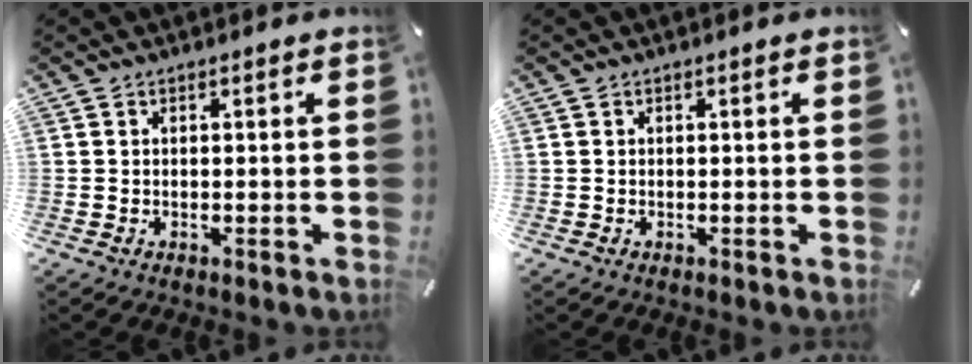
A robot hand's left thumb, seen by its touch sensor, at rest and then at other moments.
{"total": 0.0}